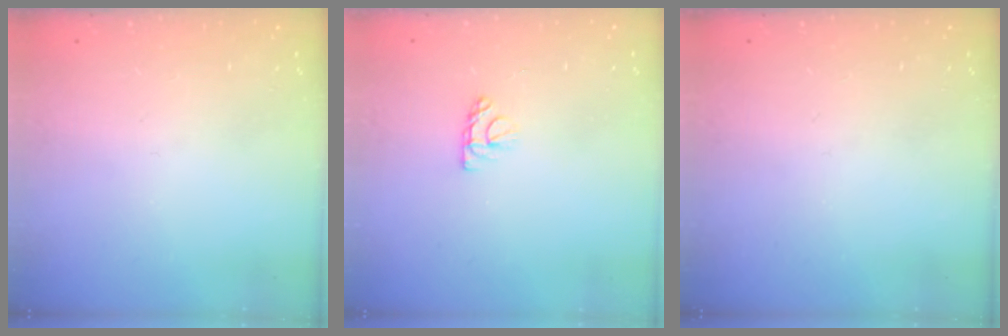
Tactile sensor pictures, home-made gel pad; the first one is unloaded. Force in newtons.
{"total": 4.9, "press": 4.9, "slide": 0.3}
{"total": 0.0}